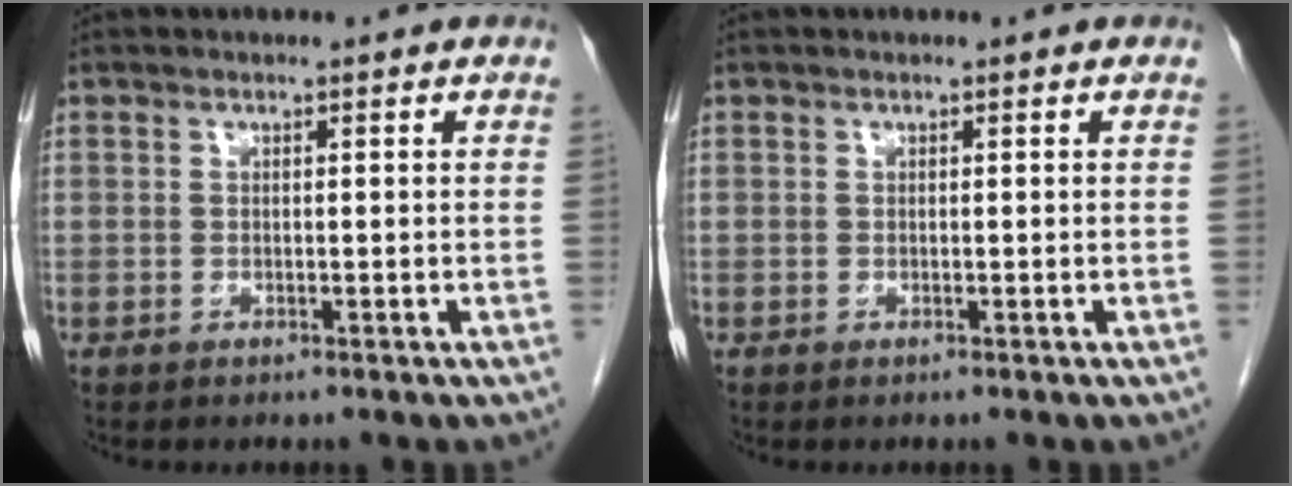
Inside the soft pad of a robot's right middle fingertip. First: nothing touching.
{"total": 0.0}